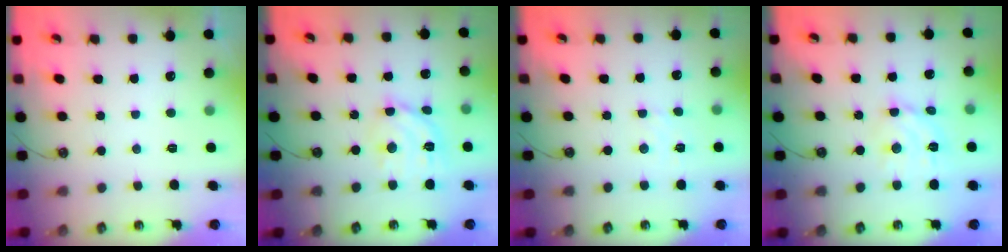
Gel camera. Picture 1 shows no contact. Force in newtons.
{"total": 13.0, "press": 12.9, "slide": 1.1}
{"total": 2.8, "press": 2.7, "slide": 0.5}
{"total": 9.3, "press": 9.3, "slide": 0.7}